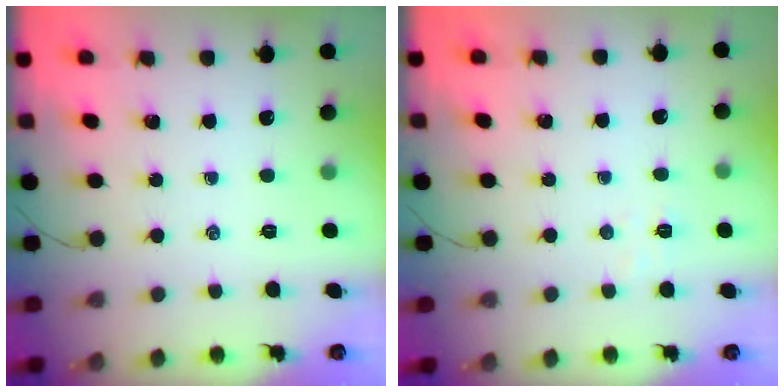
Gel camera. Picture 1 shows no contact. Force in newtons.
{"total": 3.7, "press": 3.5, "slide": 1.1}